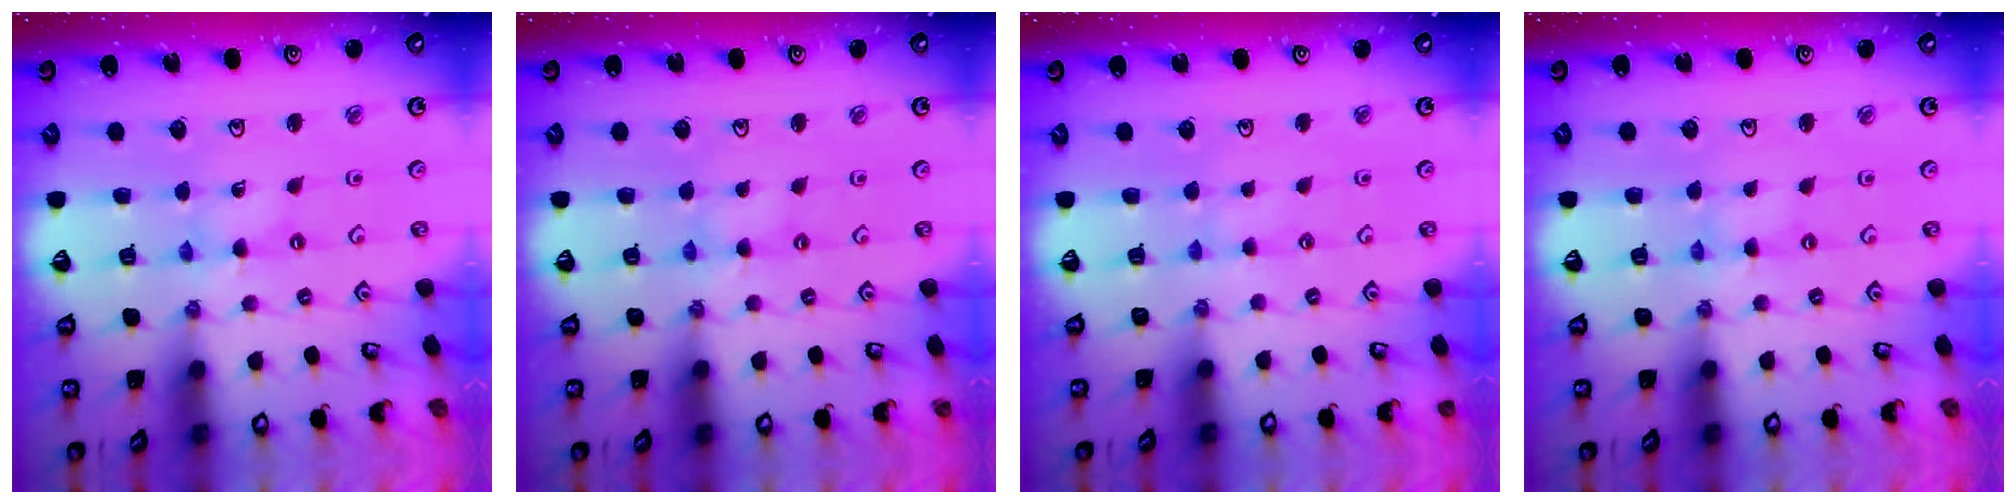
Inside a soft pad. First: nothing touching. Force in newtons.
{"total": 0.0}
{"total": 0.0}
{"total": 0.0}